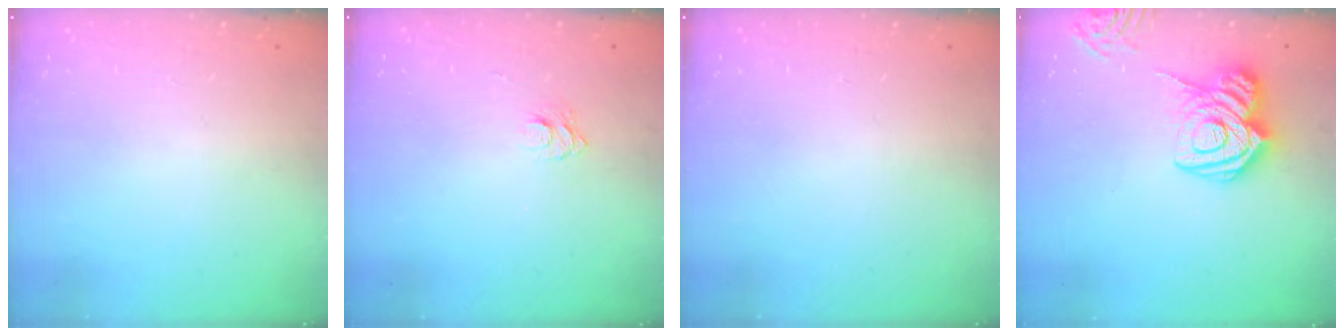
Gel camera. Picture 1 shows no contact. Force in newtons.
{"total": 5.8, "press": 5.7, "slide": 0.7}
{"total": 0.0}
{"total": 16.0, "press": 15.9, "slide": 1.7}